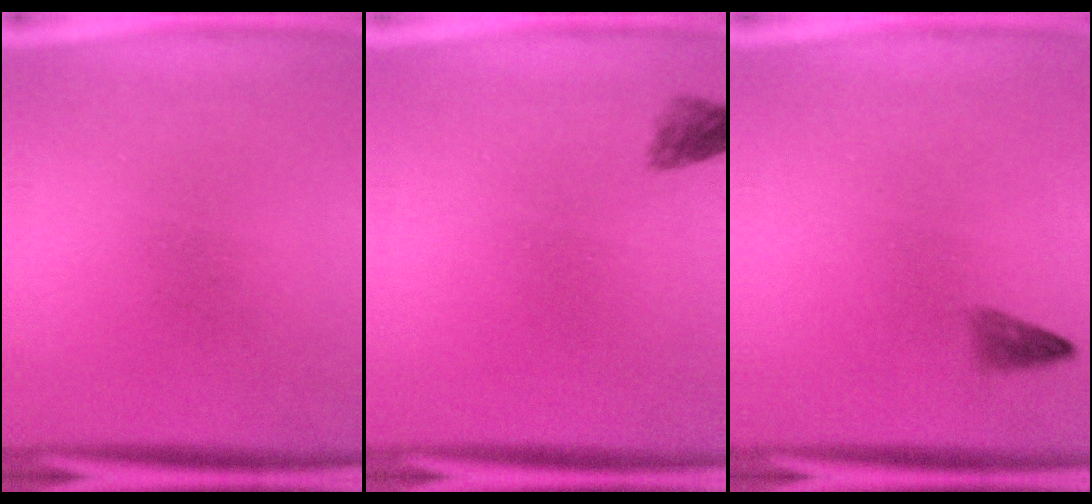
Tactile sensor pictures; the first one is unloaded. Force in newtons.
{"total": 1.7}
{"total": 1.2}